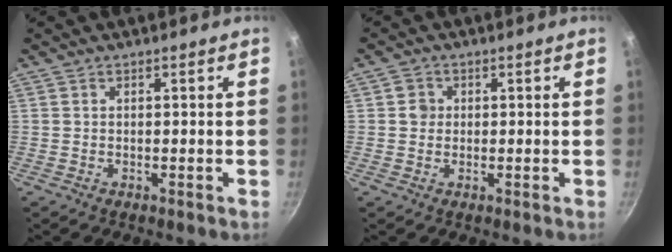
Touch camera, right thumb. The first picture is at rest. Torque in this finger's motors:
{"motor_torque": [0.57, 0.48, 0.37, 0.25, 0.01]}